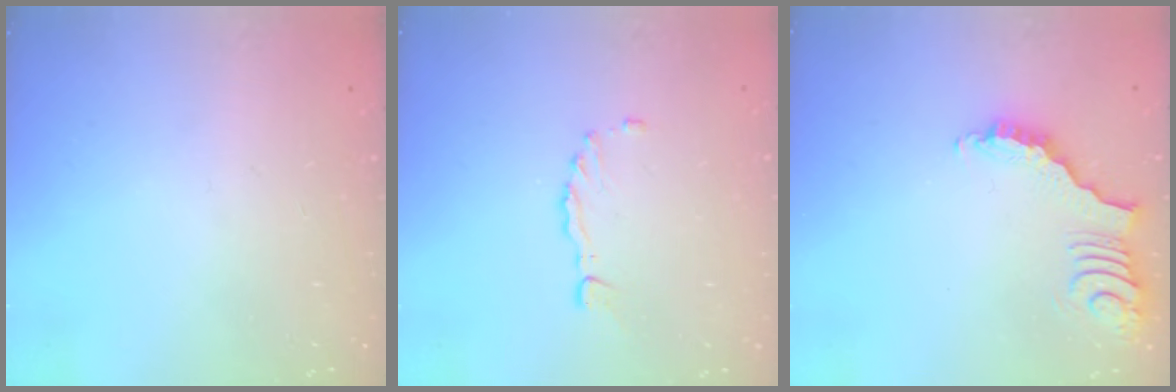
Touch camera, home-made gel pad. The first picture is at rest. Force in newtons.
{"total": 1.6, "press": 1.6, "slide": 0.2}
{"total": 3.8, "press": 3.7, "slide": 0.7}